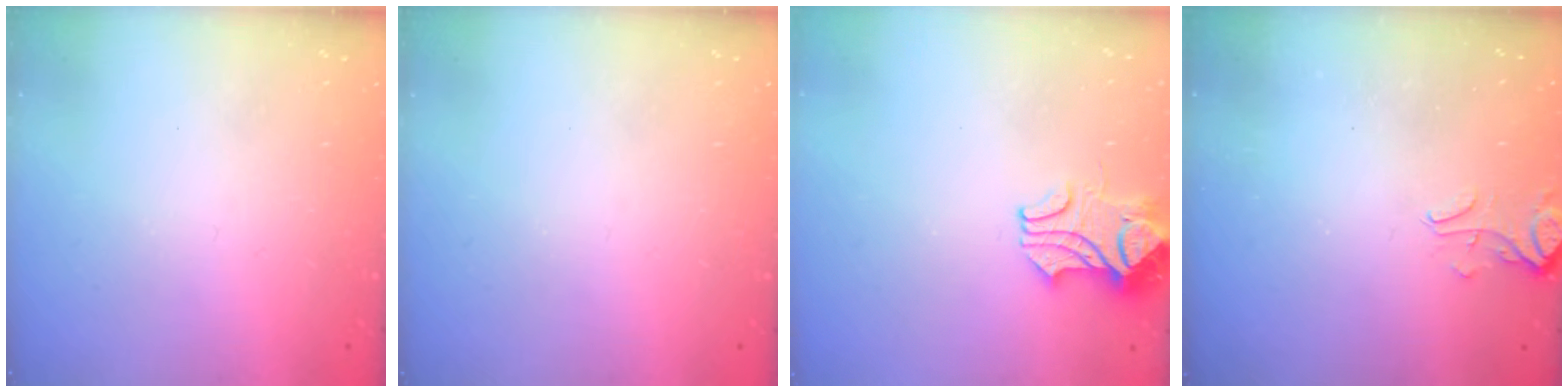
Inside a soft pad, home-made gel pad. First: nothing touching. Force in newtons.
{"total": 0.0}
{"total": 2.5, "press": 2.4, "slide": 0.8}
{"total": 2.7, "press": 2.7, "slide": 0.5}